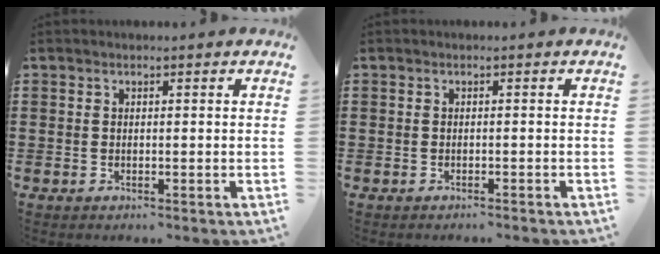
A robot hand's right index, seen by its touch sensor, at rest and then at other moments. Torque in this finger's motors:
{"motor_torque": [-0.36, 0.04, 0.02, 0.00]}